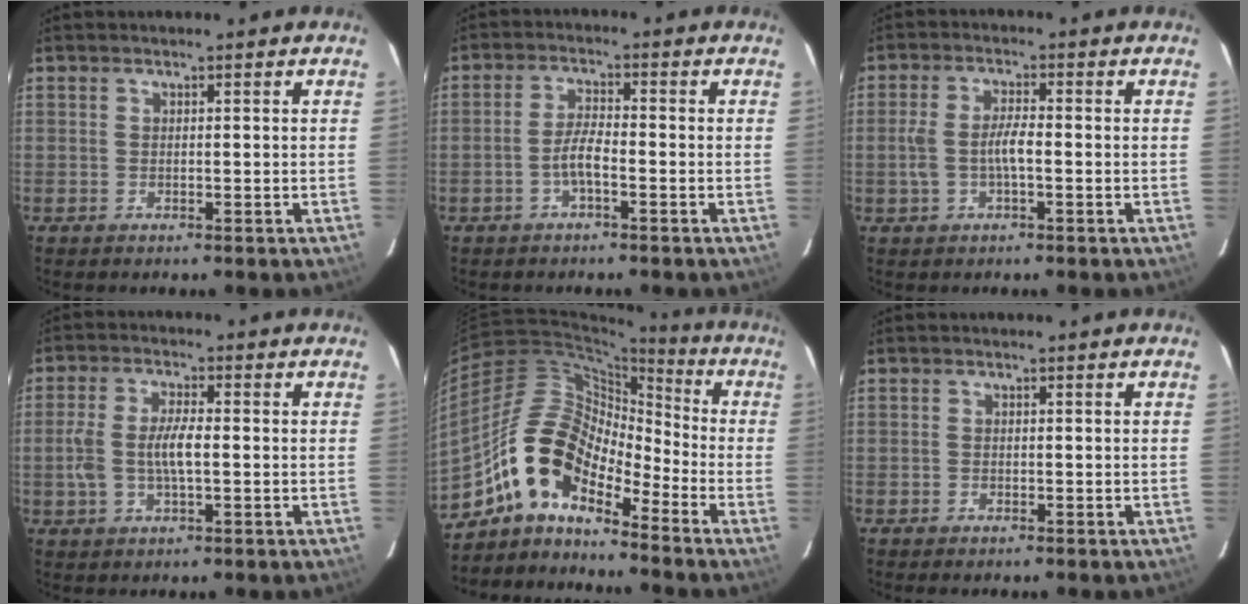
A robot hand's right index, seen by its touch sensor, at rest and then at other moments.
{"total": 3.5, "force": [-1.9, 0.7, 2.9], "torque": [-0.064, 0.005, -0.036]}
{"total": 5.1, "force": [-1.2, 1.4, 4.7], "torque": [-0.099, 0.006, -0.020]}
{"total": 6.9, "force": [-0.8, 2.4, 6.4], "torque": [-0.133, 0.006, -0.015]}
{"total": 12.8, "force": [-9.4, 5.3, 6.9], "torque": [-0.115, 0.019, -0.194]}
{"total": 0.6, "force": [-0.6, 0.3, 0.2], "torque": [-0.005, 0.001, -0.012]}